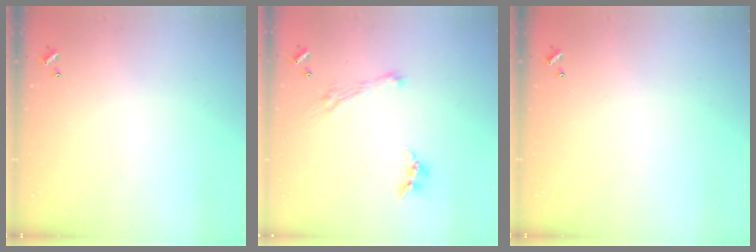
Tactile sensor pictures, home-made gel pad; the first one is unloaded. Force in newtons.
{"total": 3.6, "press": 3.5, "slide": 0.4}
{"total": 0.0}